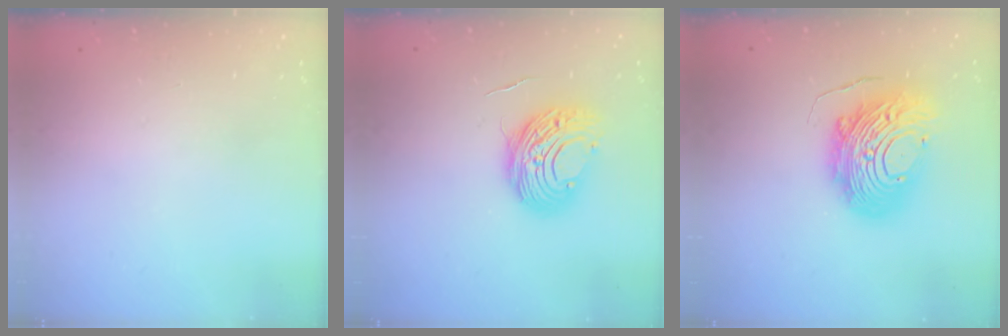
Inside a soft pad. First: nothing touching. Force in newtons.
{"total": 11.3, "press": 11.3, "slide": 0.9}
{"total": 17.9, "press": 17.9, "slide": 1.5}